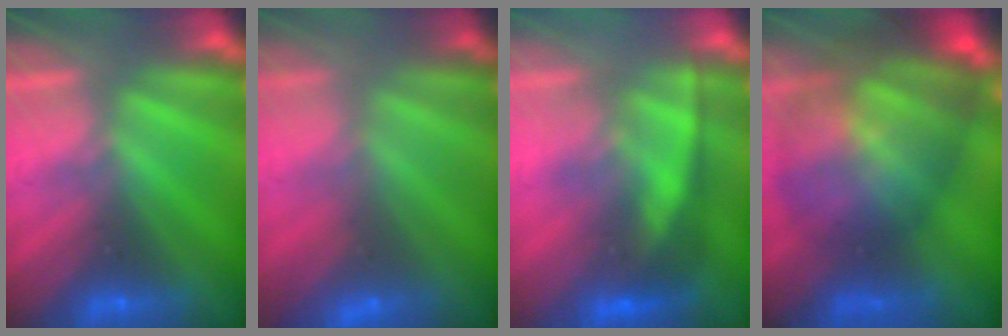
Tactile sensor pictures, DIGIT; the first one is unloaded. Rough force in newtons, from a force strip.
{"total": 2.7}
{"total": 2.7}
{"total": 10.2}